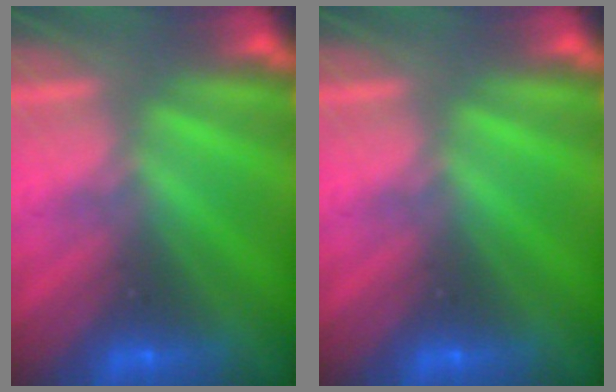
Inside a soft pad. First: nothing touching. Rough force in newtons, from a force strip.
{"total": 0.0}